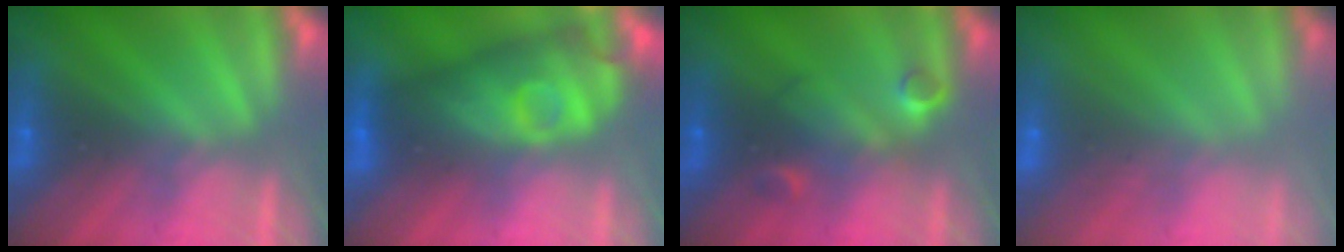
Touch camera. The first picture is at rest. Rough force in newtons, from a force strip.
{"total": 4.2}
{"total": 2.9}
{"total": 2.5}